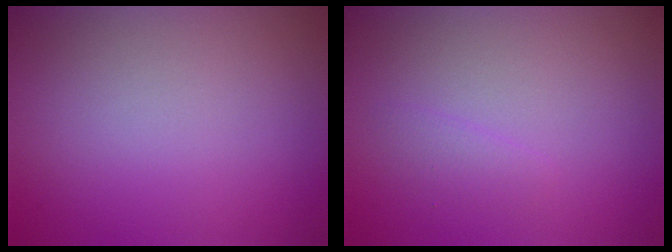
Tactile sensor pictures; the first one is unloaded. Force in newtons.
{"total": 1.0, "press": 1.0, "slide": 0.0}